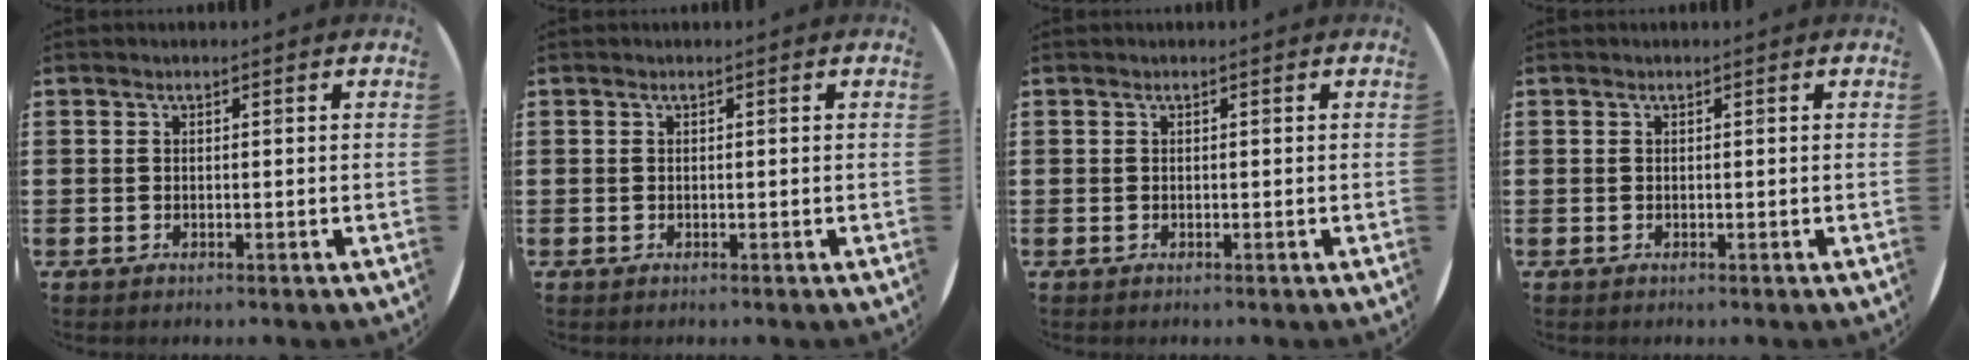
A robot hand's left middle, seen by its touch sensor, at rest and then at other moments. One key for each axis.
{"total": 0.0}
{"total": 0.0}
{"total": 0.0}